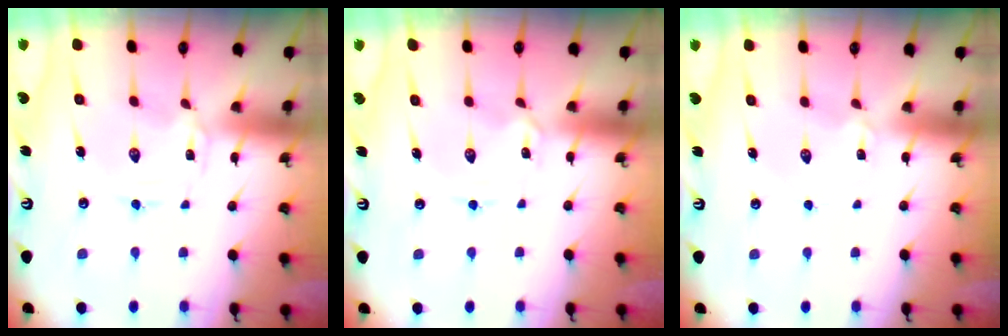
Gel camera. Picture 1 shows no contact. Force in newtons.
{"total": 1.7, "press": 1.7, "slide": 0.2}
{"total": 1.3, "press": 1.3, "slide": 0.2}